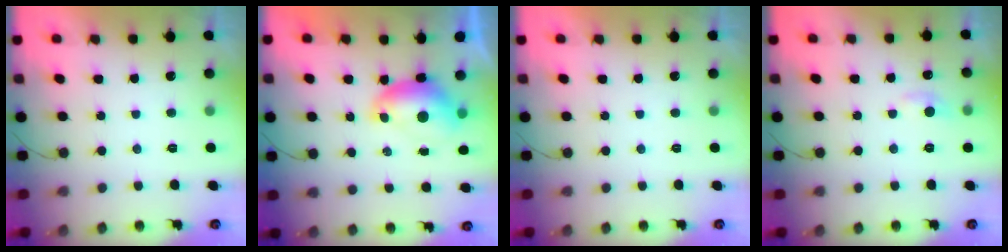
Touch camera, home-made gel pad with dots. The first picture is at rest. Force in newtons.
{"total": 7.9, "press": 7.9, "slide": 1.0}
{"total": 0.0}
{"total": 5.3, "press": 5.2, "slide": 0.7}